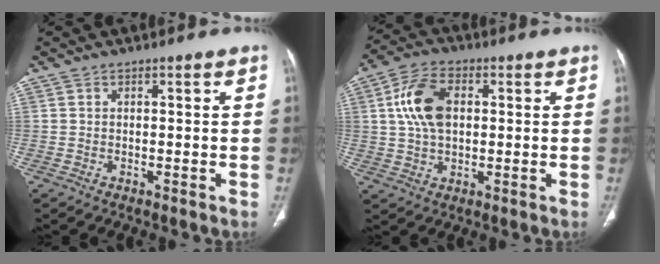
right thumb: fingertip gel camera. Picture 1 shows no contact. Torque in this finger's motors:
{"motor_torque": [1.16, 1.06, 1.19, 0.26, 0.12]}